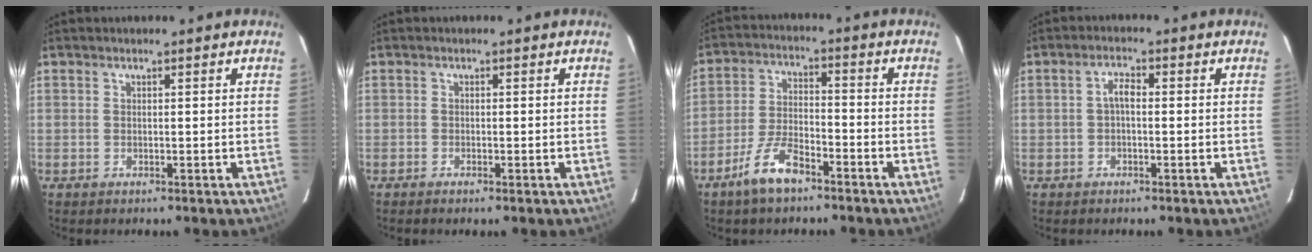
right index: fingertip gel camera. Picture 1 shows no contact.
{"total": 0.7, "force": [-0.5, 0.1, 0.4], "torque": [-0.010, 0.000, -0.011]}
{"total": 8.5, "force": [-5.9, 3.0, 5.2], "torque": [-0.117, 0.004, -0.110]}
{"total": 2.2, "force": [-0.3, 1.0, 2.0], "torque": [-0.040, 0.011, -0.007]}